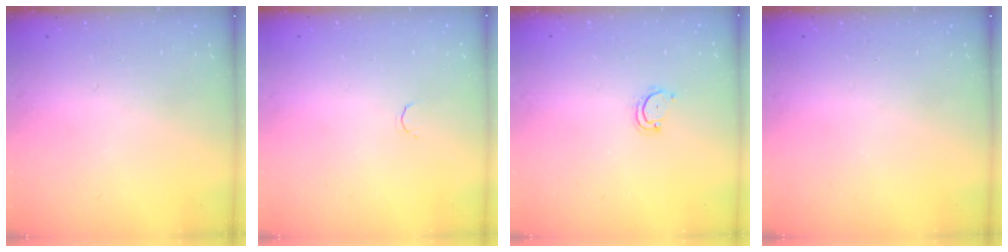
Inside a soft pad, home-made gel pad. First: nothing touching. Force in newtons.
{"total": 1.7, "press": 1.6, "slide": 0.5}
{"total": 2.8, "press": 2.8, "slide": 0.3}
{"total": 0.0}